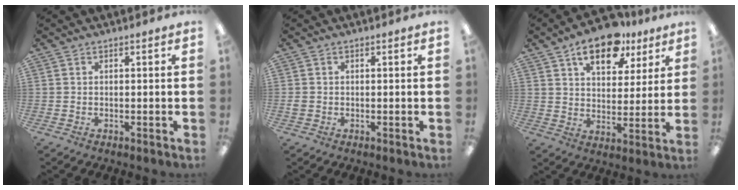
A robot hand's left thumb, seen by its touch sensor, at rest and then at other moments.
{"total": 1.1, "force": [0.0, 1.0, 0.5], "torque": [-0.008, 0.005, -0.002]}
{"total": 13.7, "force": [9.1, 7.1, 7.4], "torque": [-0.107, -0.041, 0.159]}